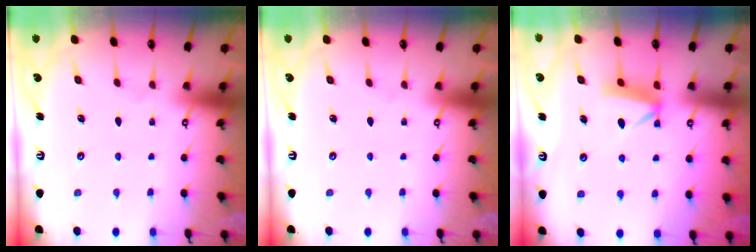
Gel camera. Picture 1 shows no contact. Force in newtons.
{"total": 0.0}
{"total": 7.6, "press": 7.5, "slide": 0.9}